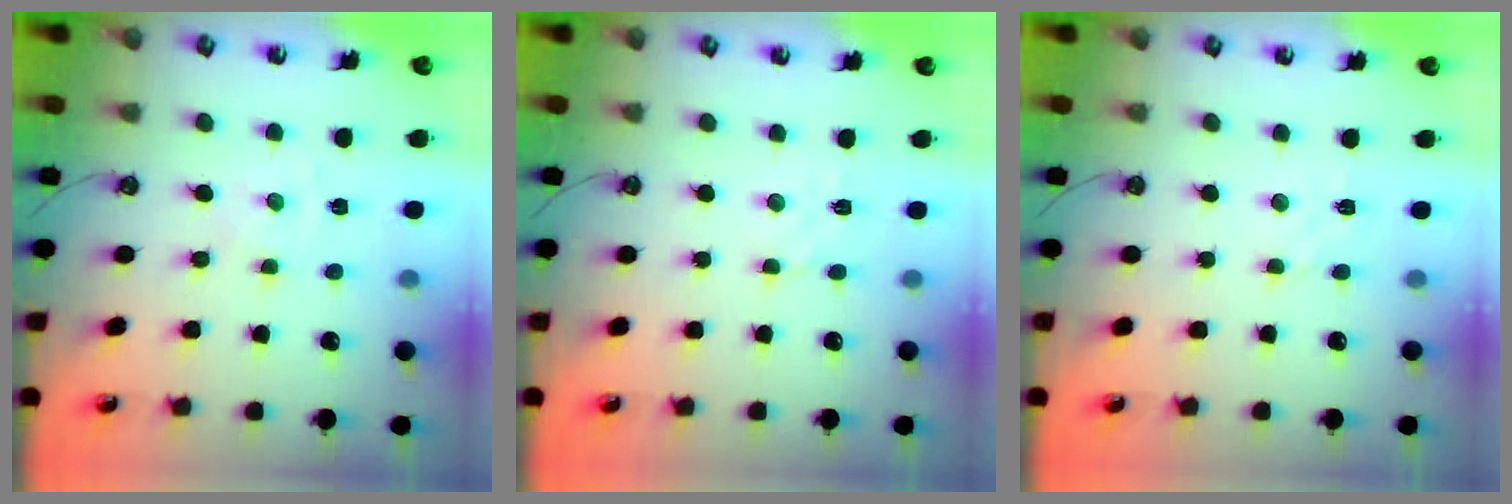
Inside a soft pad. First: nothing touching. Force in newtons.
{"total": 2.8, "press": 2.7, "slide": 0.6}
{"total": 2.1, "press": 2.1, "slide": 0.5}